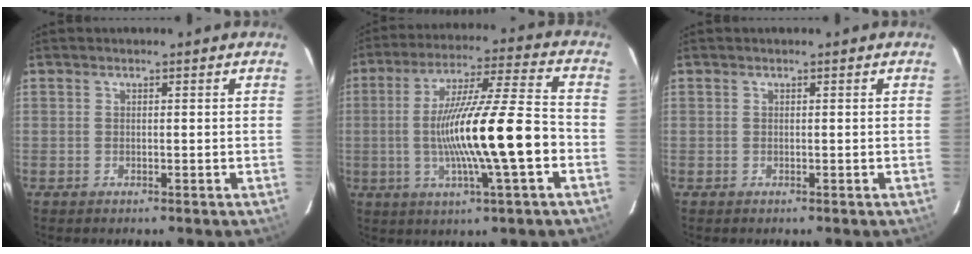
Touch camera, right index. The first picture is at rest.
{"total": 16.4, "force": [-3.2, 0.1, 16.1], "torque": [-0.285, 0.001, -0.057]}
{"total": 0.0}